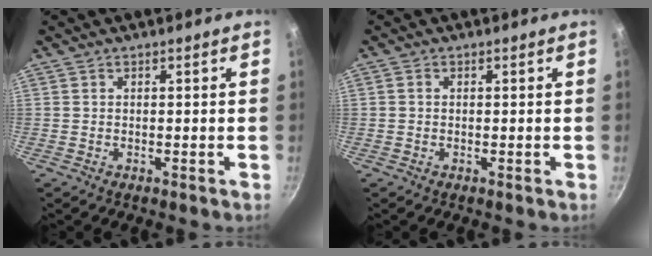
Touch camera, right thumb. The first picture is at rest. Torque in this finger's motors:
{"motor_torque": [0.04, -0.63, -0.35, 0.26, 0.05]}